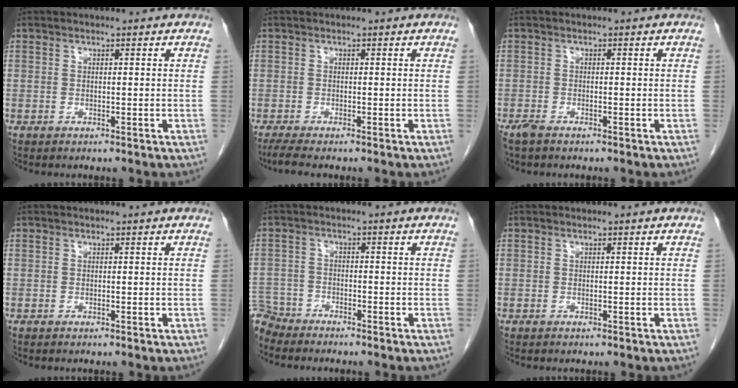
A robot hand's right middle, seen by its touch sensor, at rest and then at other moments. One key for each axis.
{"total": 2.4, "fx": -1.9, "fy": -0.2, "fz": 1.5, "tx": -0.035, "ty": -0.009, "tz": -0.039}
{"total": 1.8, "fx": -1.4, "fy": 0.5, "fz": 1.0, "tx": -0.026, "ty": -0.005, "tz": -0.026}
{"total": 0.0}
{"total": 4.9, "fx": -4.7, "fy": 1.2, "fz": -0.6, "tx": 0.017, "ty": -0.007, "tz": -0.091}
{"total": 0.0}